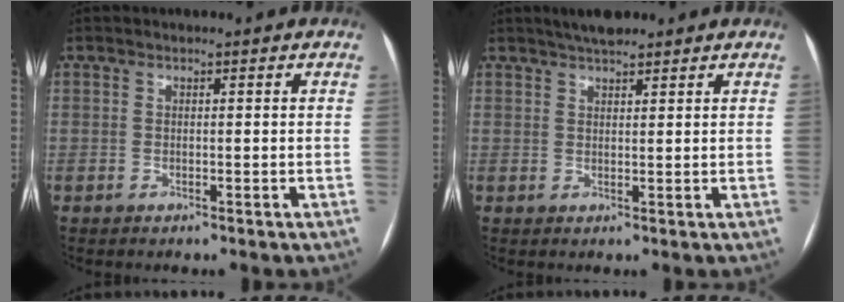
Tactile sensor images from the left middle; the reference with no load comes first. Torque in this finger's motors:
{"motor_torque": [0.15, -0.14, -0.01, 0.00]}